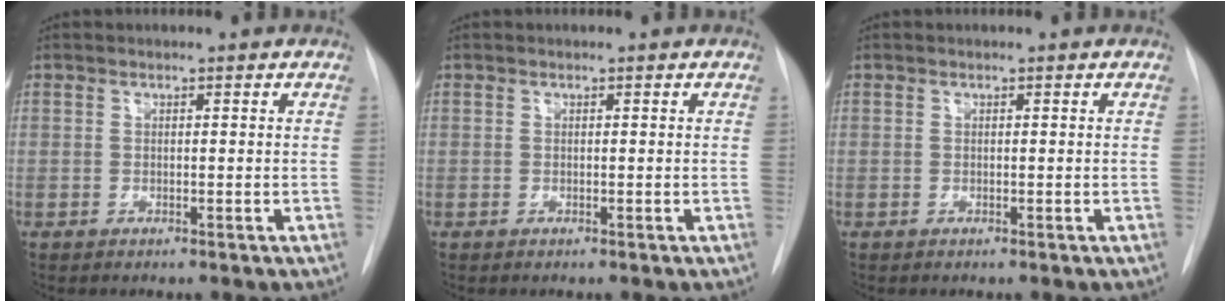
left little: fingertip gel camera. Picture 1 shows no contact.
{"total": 0.0}
{"total": 0.0}